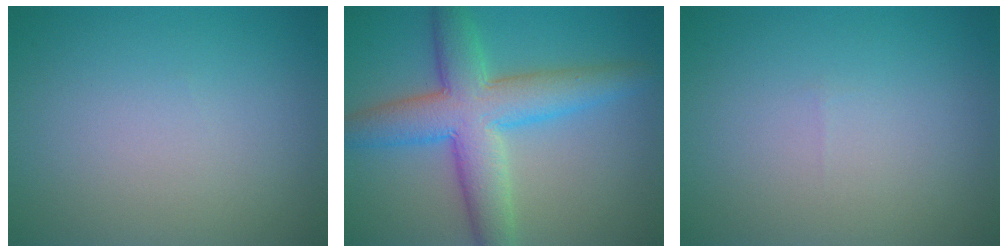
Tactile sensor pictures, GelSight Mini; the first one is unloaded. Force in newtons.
{"total": 7.8, "press": 7.8, "slide": 0.2}
{"total": 0.0}